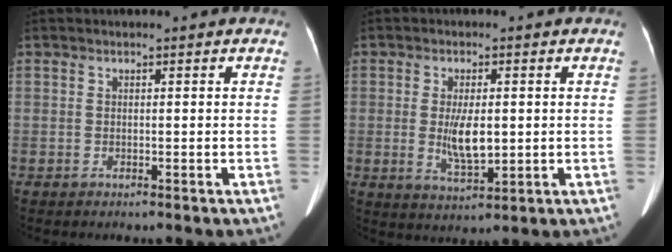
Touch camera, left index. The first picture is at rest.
{"total": 6.0, "force": [-0.1, 2.0, 5.7], "torque": [-0.112, -0.010, 0.005]}